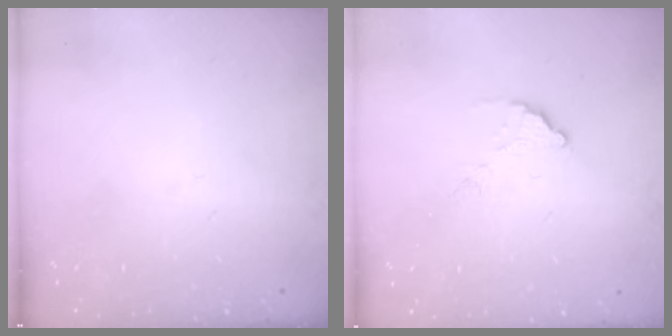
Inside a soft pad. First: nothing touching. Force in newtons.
{"total": 3.4, "press": 3.4, "slide": 0.1}